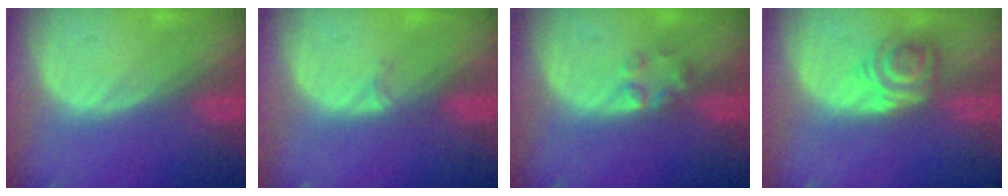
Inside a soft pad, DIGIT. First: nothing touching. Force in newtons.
{"total": 1.3, "press": 1.0, "slide": 0.9}
{"total": 2.2, "press": 2.2, "slide": 0.2}
{"total": 5.8, "press": 4.9, "slide": 3.2}